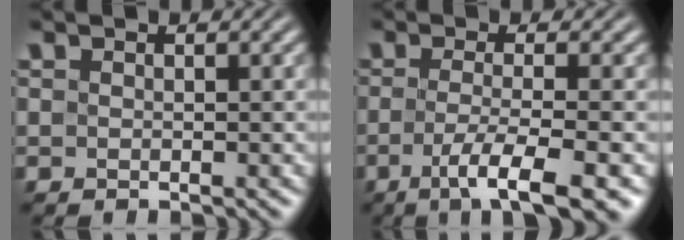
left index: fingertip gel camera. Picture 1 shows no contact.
{"total": 5.5, "force": [-2.3, 1.1, 4.9], "torque": [-0.080, -0.008, -0.045]}